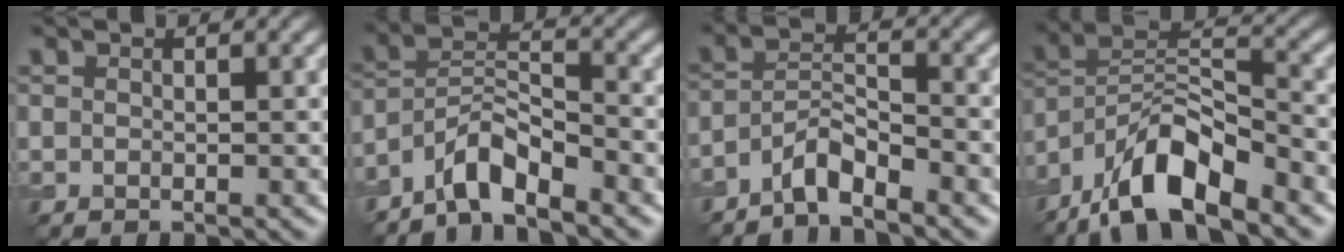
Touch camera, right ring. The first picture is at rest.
{"total": 4.9, "force": [-4.0, 1.0, 2.6], "torque": [-0.043, 0.005, -0.082]}
{"total": 3.5, "force": [-3.0, 0.6, 1.8], "torque": [-0.032, 0.008, -0.065]}
{"total": 9.6, "force": [-6.9, 2.9, 6.0], "torque": [-0.096, 0.011, -0.137]}